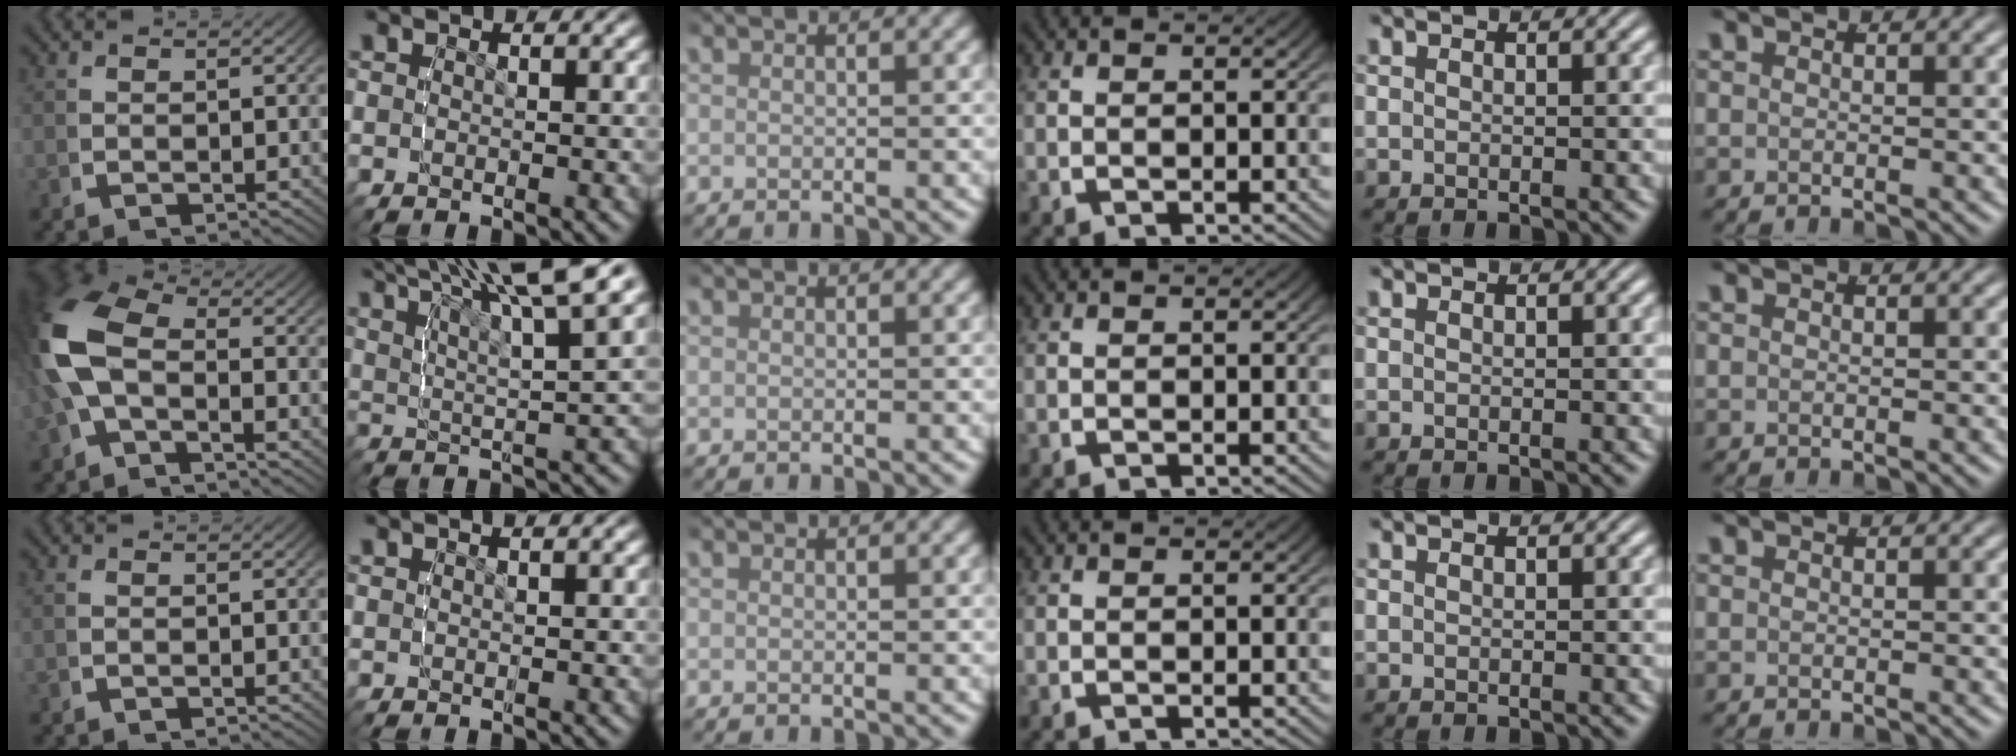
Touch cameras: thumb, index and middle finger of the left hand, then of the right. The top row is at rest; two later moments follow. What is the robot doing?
{"motion": "lift_and_place", "object": "markers"}